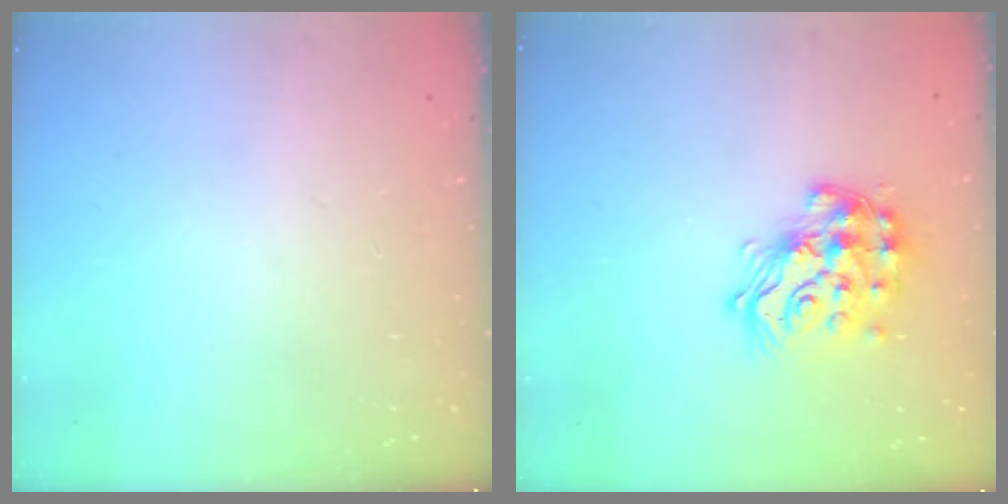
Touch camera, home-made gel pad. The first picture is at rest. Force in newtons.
{"total": 18.2, "press": 18.1, "slide": 1.0}